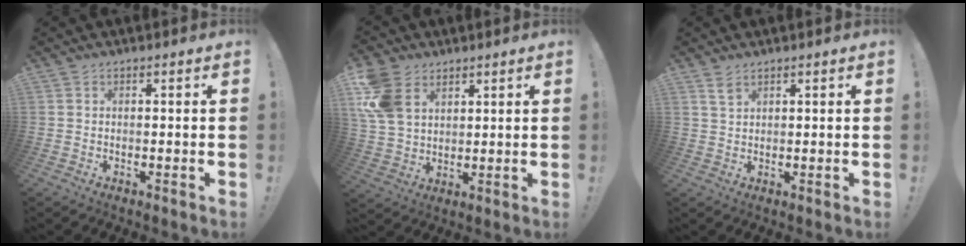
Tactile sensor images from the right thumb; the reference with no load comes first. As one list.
[{"total": 12.9, "force": [6.0, 9.1, 6.8], "torque": [-0.141, -0.019, 0.120]}, {"total": 2.9, "force": [2.0, 1.4, 1.5], "torque": [-0.018, -0.011, 0.035]}]